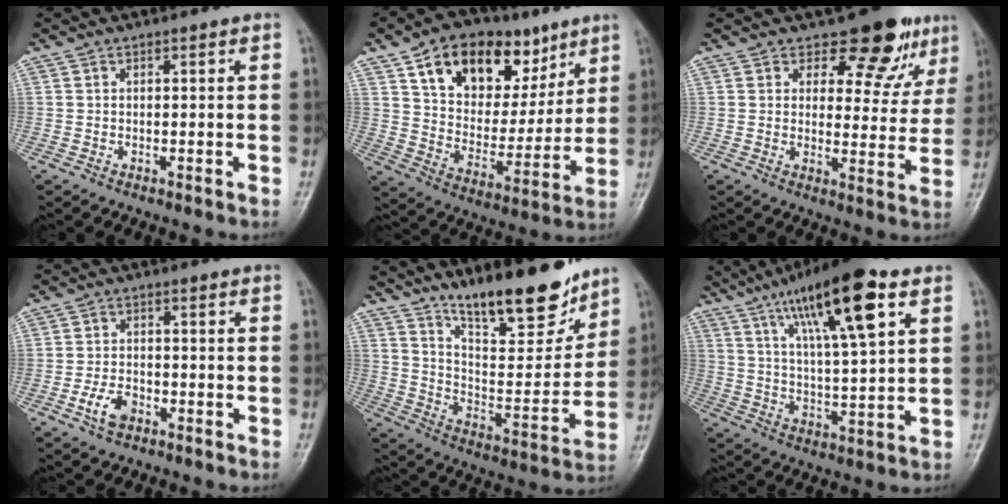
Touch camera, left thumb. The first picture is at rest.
{"total": 21.1, "force": [11.0, 13.0, 12.5], "torque": [-0.147, -0.029, 0.184]}
{"total": 10.5, "force": [8.0, 5.6, 4.0], "torque": [-0.005, -0.056, 0.092]}
{"total": 4.6, "force": [-2.3, 2.8, 2.8], "torque": [-0.049, 0.014, -0.044]}
{"total": 18.2, "force": [13.6, 5.4, 10.8], "torque": [-0.122, -0.092, 0.228]}
{"total": 18.3, "force": [9.2, 4.1, 15.3], "torque": [-0.242, -0.020, 0.157]}